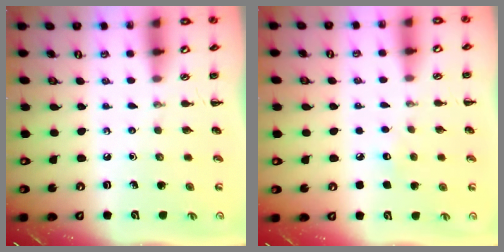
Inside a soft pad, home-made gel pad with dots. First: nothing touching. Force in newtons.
{"total": 5.1, "press": 5.0, "slide": 1.2}